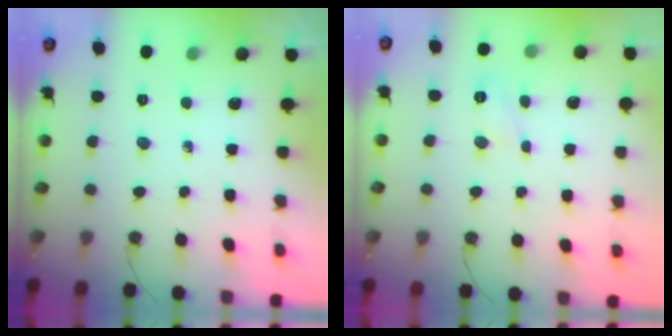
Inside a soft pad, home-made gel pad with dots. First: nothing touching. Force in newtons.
{"total": 4.0, "press": 3.9, "slide": 0.6}